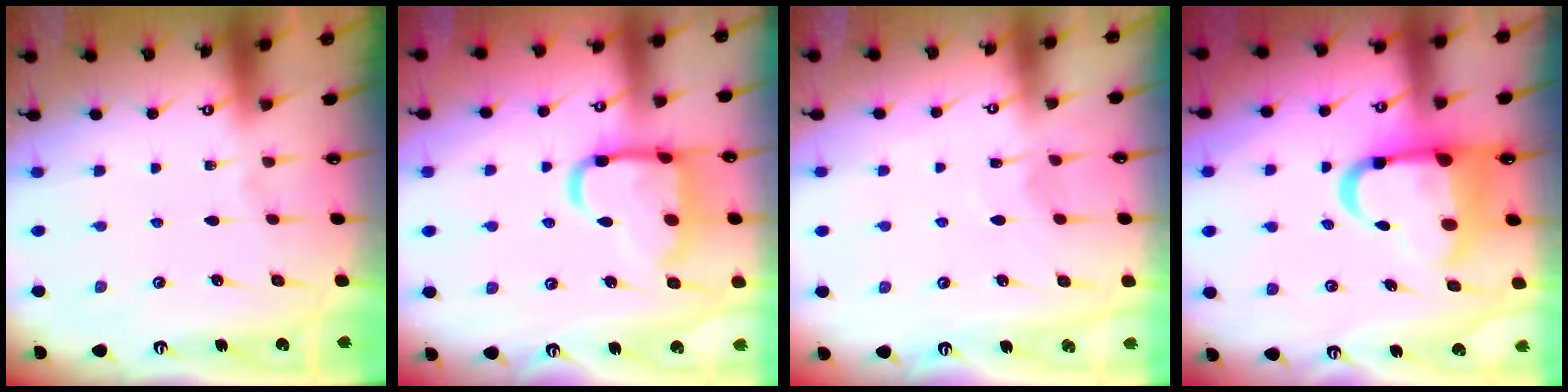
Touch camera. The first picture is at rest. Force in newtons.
{"total": 17.4, "press": 17.3, "slide": 1.6}
{"total": 5.2, "press": 5.1, "slide": 0.5}
{"total": 14.2, "press": 13.8, "slide": 3.2}